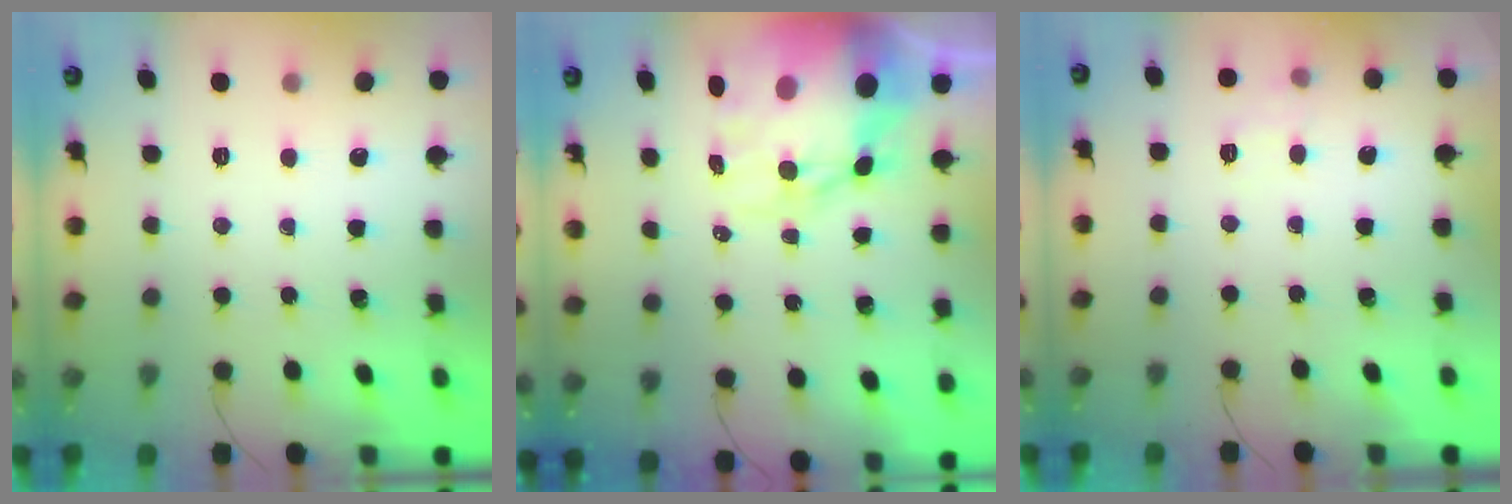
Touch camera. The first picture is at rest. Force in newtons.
{"total": 18.9, "press": 18.4, "slide": 4.6}
{"total": 4.5, "press": 4.1, "slide": 1.9}